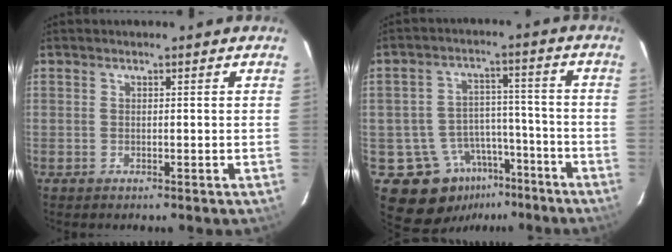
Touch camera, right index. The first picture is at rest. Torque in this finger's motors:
{"motor_torque": [0.65, -0.42, -0.12, -0.13]}